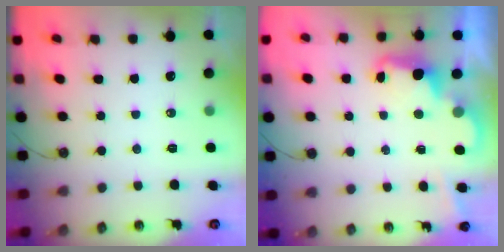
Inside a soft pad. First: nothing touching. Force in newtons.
{"total": 2.3, "press": 2.3, "slide": 0.5}